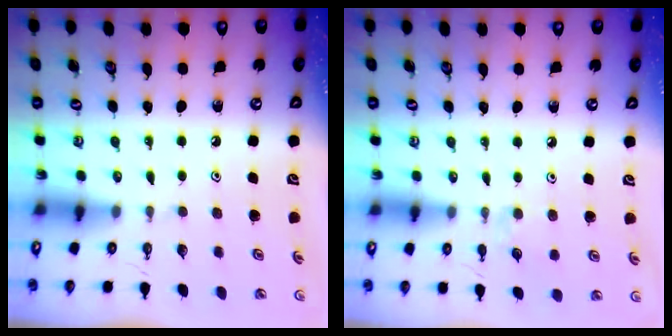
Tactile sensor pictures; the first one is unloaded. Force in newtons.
{"total": 2.9, "press": 2.9, "slide": 0.3}